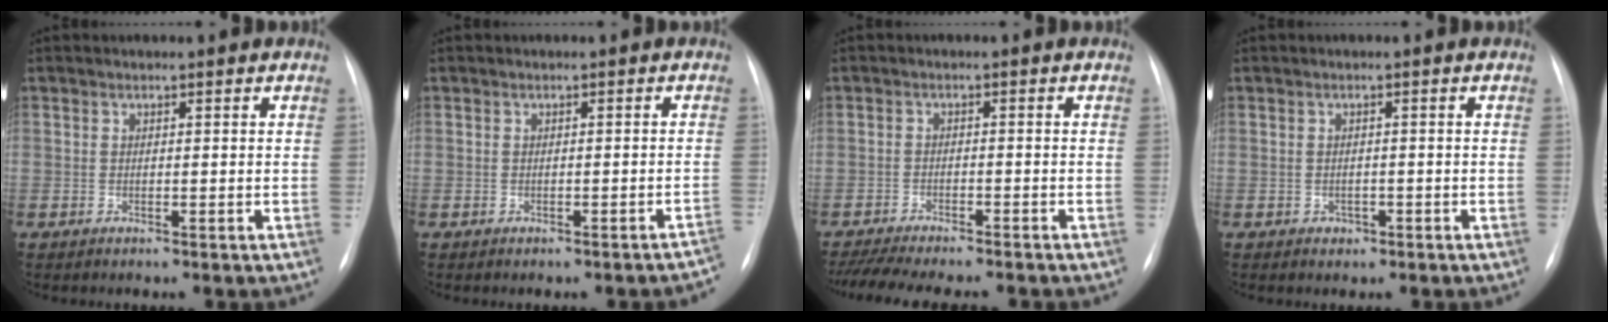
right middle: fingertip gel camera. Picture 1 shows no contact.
{"total": 2.6, "force": [-2.4, -0.3, 1.1], "torque": [-0.005, 0.006, -0.026]}
{"total": 13.2, "force": [-11.6, 1.9, 6.0], "torque": [-0.097, -0.014, -0.163]}
{"total": 1.2, "force": [-0.6, 1.0, 0.3], "torque": [-0.003, 0.003, -0.007]}